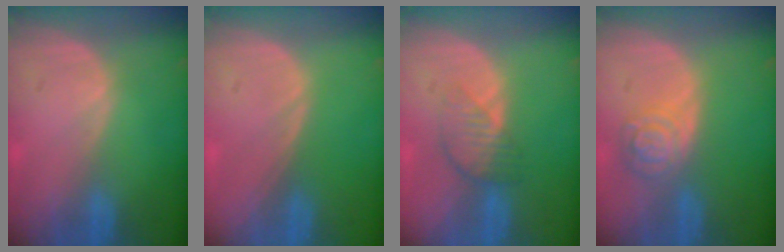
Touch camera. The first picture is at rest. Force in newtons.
{"total": 0.0}
{"total": 3.9, "press": 3.6, "slide": 1.6}
{"total": 5.3, "press": 4.8, "slide": 2.3}